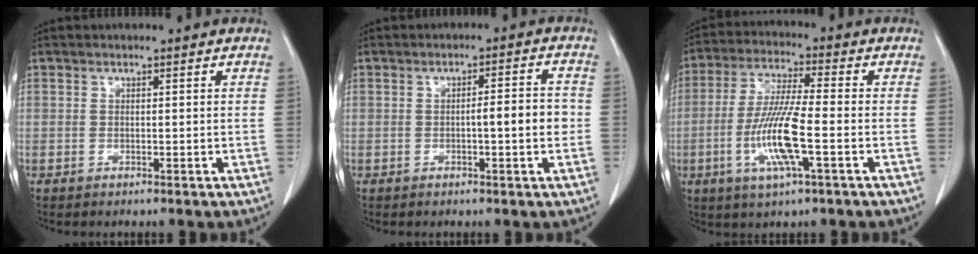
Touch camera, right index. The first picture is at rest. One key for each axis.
{"total": 4.6, "fx": -0.7, "fy": 0.6, "fz": 4.5, "tx": -0.065, "ty": 0.007, "tz": -0.009}
{"total": 11.2, "fx": -3.2, "fy": 0.9, "fz": 10.7, "tx": -0.218, "ty": -0.012, "tz": -0.063}